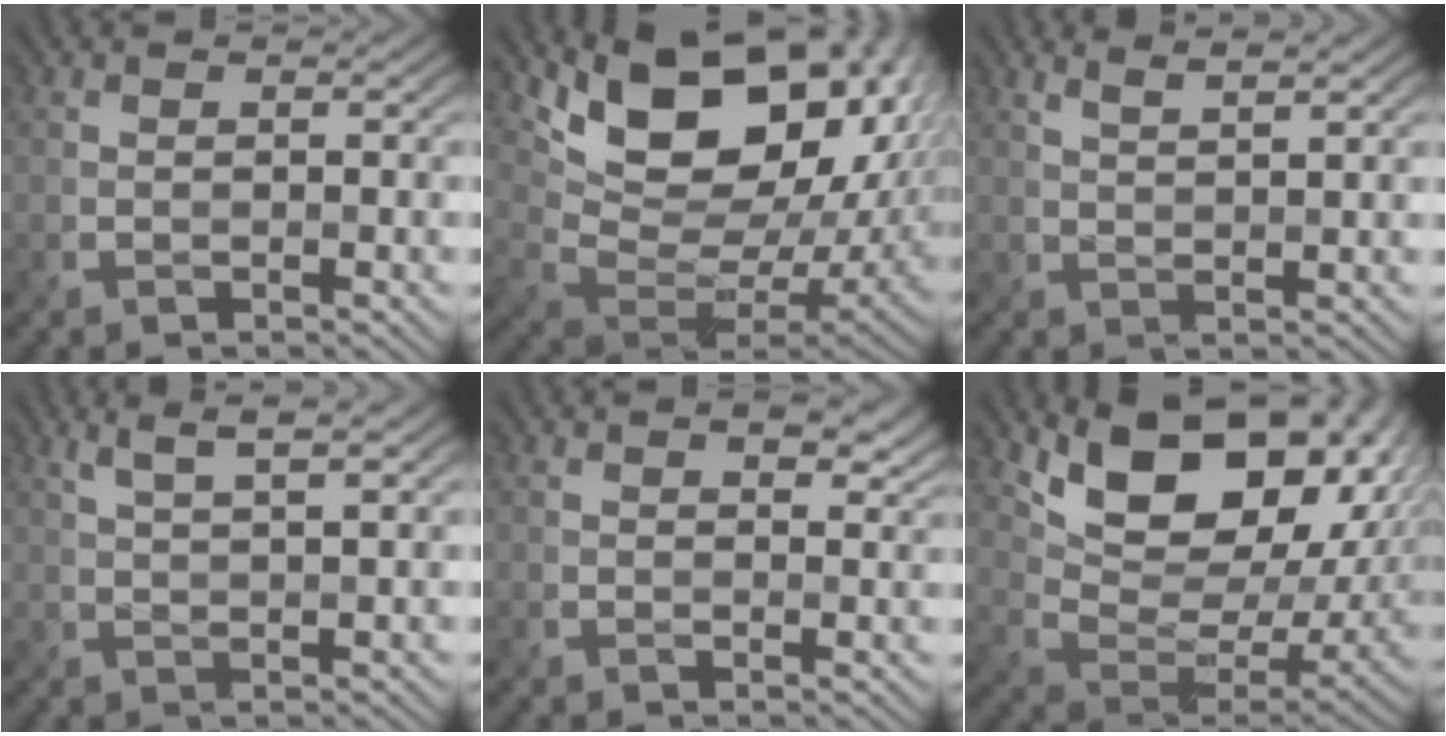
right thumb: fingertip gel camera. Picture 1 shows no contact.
{"total": 16.3, "force": [6.8, 9.3, 11.4], "torque": [-0.188, -0.006, 0.143]}
{"total": 2.8, "force": [2.3, 0.4, 1.6], "torque": [-0.018, 0.005, 0.042]}
{"total": 3.7, "force": [2.4, 0.3, 2.7], "torque": [-0.043, 0.011, 0.050]}
{"total": 4.2, "force": [2.1, 2.3, 2.8], "torque": [-0.035, -0.004, 0.032]}
{"total": 15.2, "force": [7.5, 8.3, 10.2], "torque": [-0.162, -0.013, 0.146]}